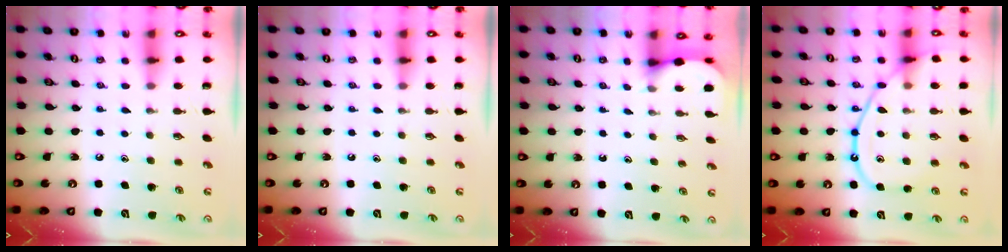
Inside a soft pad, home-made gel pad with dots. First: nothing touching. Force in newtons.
{"total": 0.0}
{"total": 2.6, "press": 2.6, "slide": 0.2}
{"total": 12.4, "press": 12.4, "slide": 1.2}